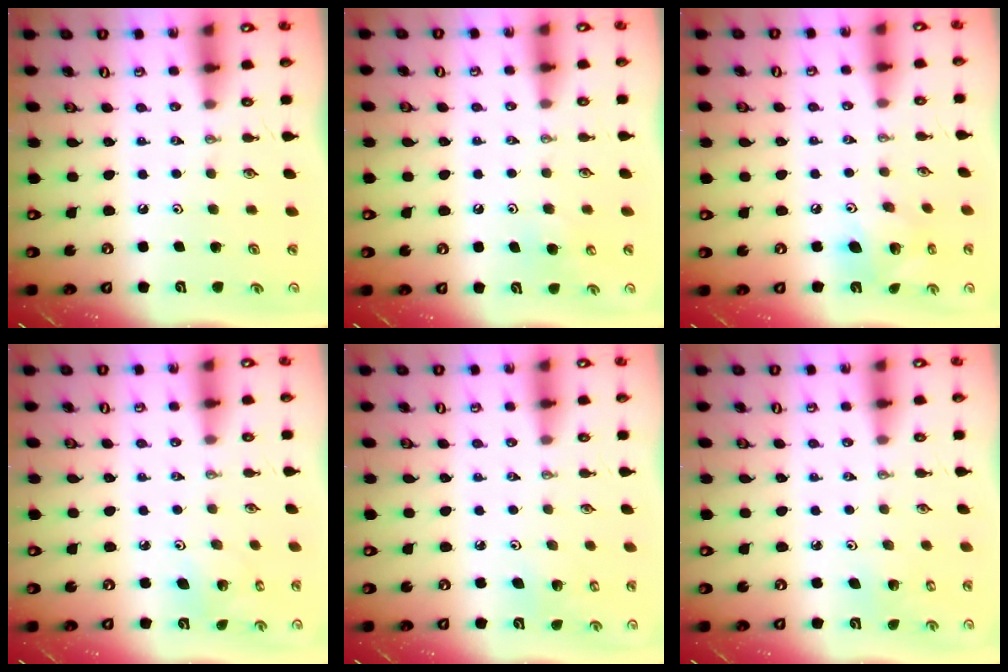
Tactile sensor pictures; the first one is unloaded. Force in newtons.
{"total": 4.9, "press": 4.9, "slide": 0.5}
{"total": 10.5, "press": 10.5, "slide": 1.0}
{"total": 5.0, "press": 4.9, "slide": 0.3}
{"total": 4.7, "press": 4.3, "slide": 1.7}
{"total": 2.8, "press": 2.8, "slide": 0.2}